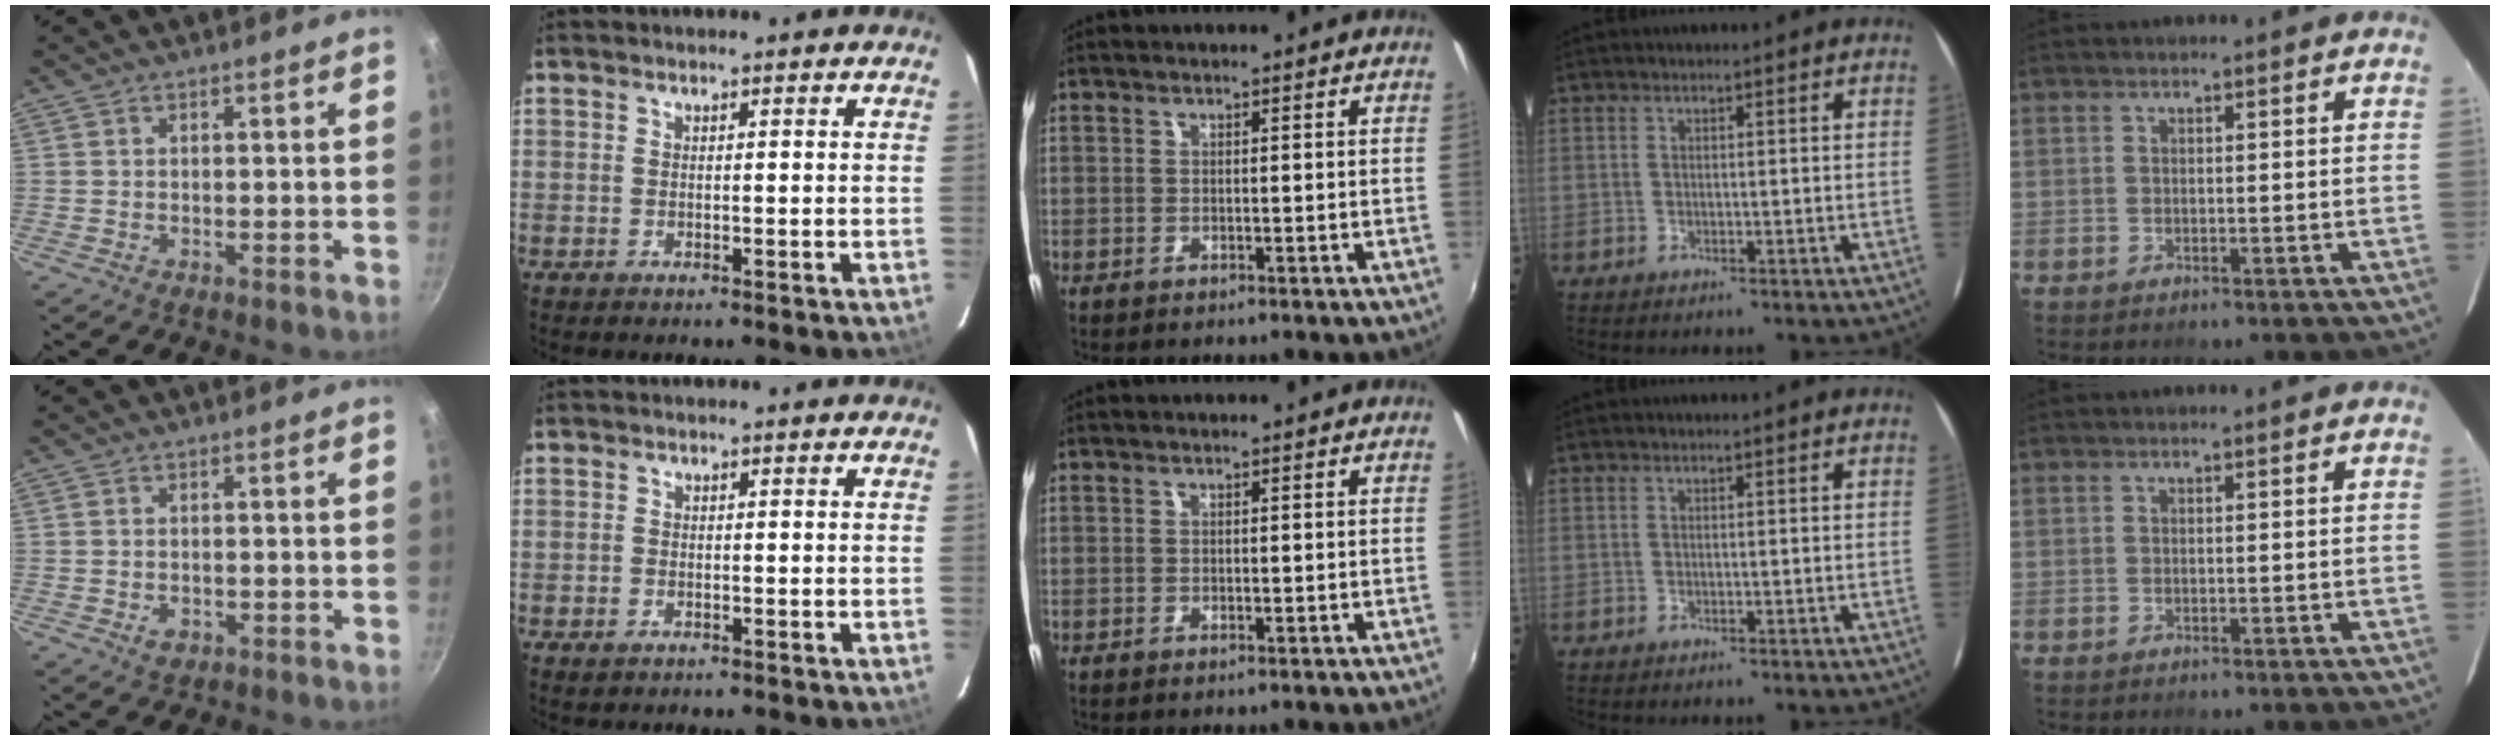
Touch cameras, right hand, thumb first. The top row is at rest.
{"thumb": {"total": 2.4, "force": [-0.9, 1.7, 1.4], "torque": [-0.022, 0.004, -0.012]}, "index": {"total": 1.3, "force": [-0.8, 0.9, 0.5], "torque": [-0.011, -0.001, -0.014]}}